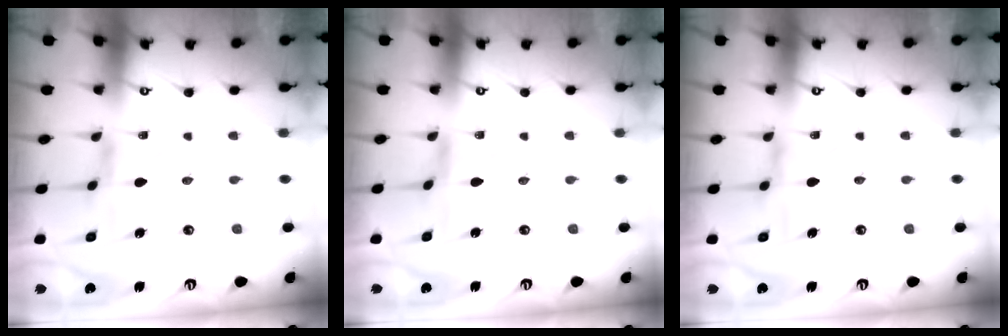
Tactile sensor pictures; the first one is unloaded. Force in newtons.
{"total": 0.0}
{"total": 1.8, "press": 1.8, "slide": 0.3}